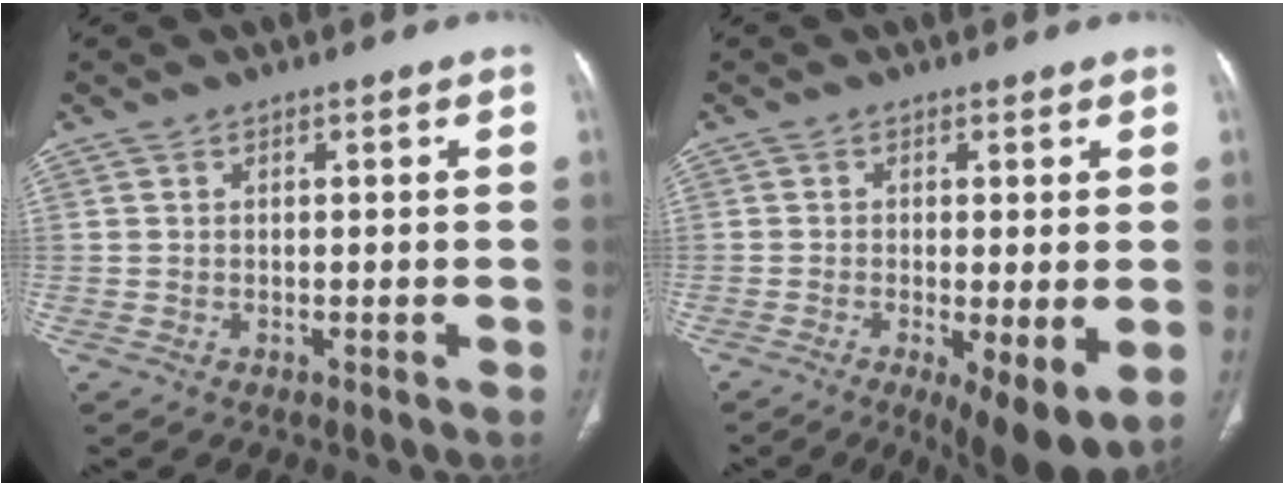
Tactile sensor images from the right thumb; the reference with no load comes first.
{"total": 9.4, "force": [-2.7, 2.6, 8.6], "torque": [-0.135, -0.022, -0.038]}